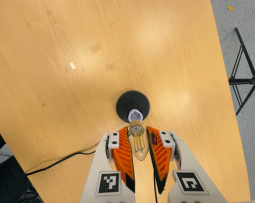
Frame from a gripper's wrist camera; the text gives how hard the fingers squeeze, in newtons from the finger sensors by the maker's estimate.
{"total": 20.5, "left": 23.4, "right": 17.5}